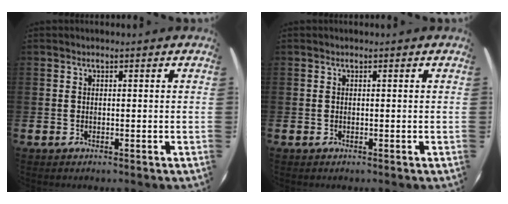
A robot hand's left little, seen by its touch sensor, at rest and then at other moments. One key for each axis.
{"total": 0.0}